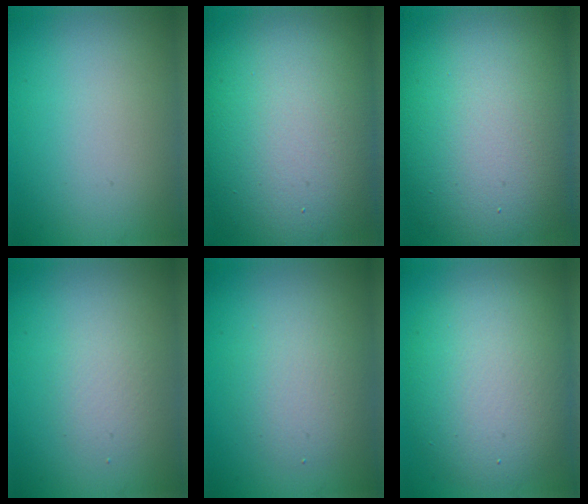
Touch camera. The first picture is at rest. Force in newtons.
{"total": 17.6, "press": 17.6, "slide": 0.7}
{"total": 16.8, "press": 16.8, "slide": 0.7}
{"total": 1.7, "press": 1.7, "slide": 0.1}
{"total": 2.8, "press": 2.8, "slide": 0.2}
{"total": 8.5, "press": 8.4, "slide": 0.9}